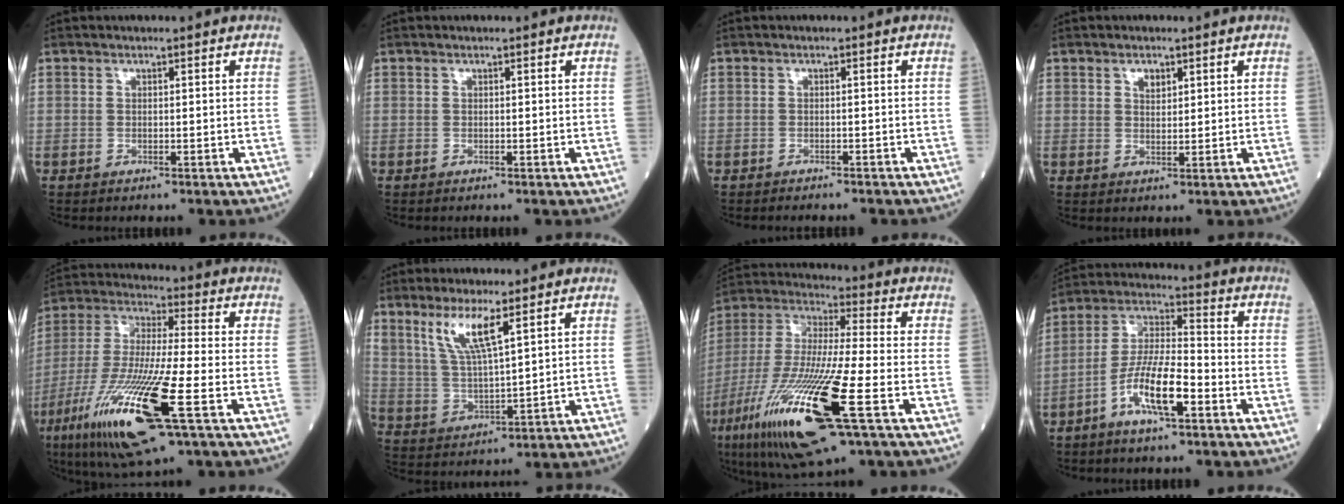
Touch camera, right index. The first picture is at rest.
{"total": 0.0}
{"total": 3.3, "force": [-3.2, 0.4, 0.9], "torque": [-0.008, -0.005, -0.040]}
{"total": 1.9, "force": [1.1, 1.0, 1.2], "torque": [-0.019, 0.000, 0.020]}
{"total": 20.2, "force": [-8.5, 1.8, 18.2], "torque": [-0.398, -0.044, -0.157]}
{"total": 7.8, "force": [4.7, 0.7, 6.1], "torque": [-0.132, -0.005, 0.101]}
{"total": 23.7, "force": [-9.7, 2.5, 21.5], "torque": [-0.462, -0.052, -0.175]}
{"total": 10.5, "force": [-4.9, 2.0, 9.0], "torque": [-0.183, 0.004, -0.095]}